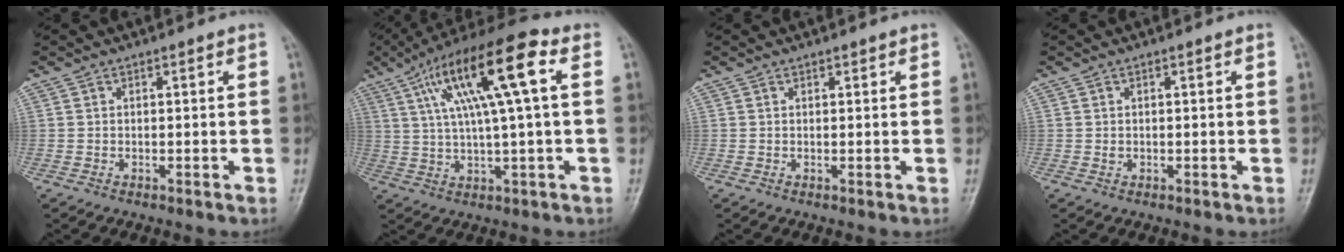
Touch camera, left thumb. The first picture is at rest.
{"total": 16.7, "force": [4.9, 3.2, 15.6], "torque": [-0.286, 0.023, 0.079]}
{"total": 0.6, "force": [0.4, 0.2, 0.3], "torque": [-0.005, -0.003, 0.006]}
{"total": 0.6, "force": [0.1, 0.4, 0.5], "torque": [-0.005, 0.000, 0.005]}